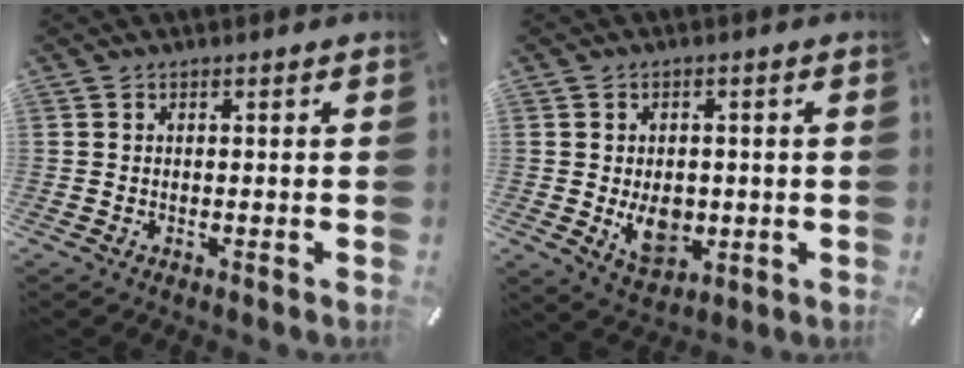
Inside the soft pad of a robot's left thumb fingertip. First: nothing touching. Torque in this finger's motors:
{"motor_torque": [0.49, 1.99, 0.12, 0.11, 0.05]}